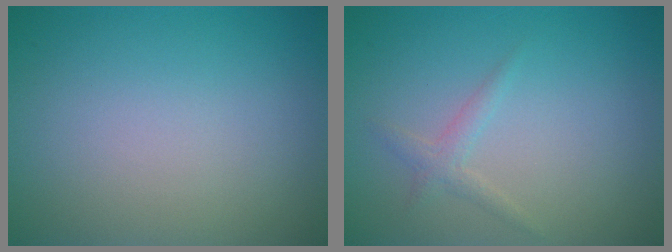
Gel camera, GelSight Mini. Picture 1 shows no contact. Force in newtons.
{"total": 1.3, "press": 1.3, "slide": 0.0}